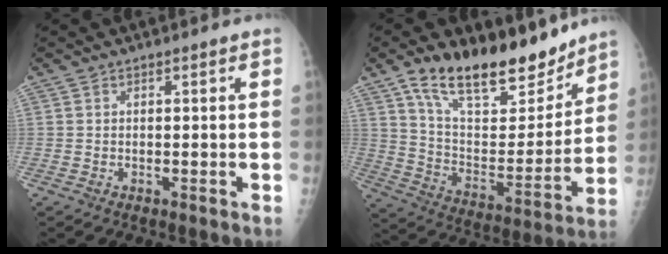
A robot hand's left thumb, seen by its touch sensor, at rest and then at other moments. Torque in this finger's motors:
{"motor_torque": [0.42, 0.72, 1.36, -1.40, 0.32]}